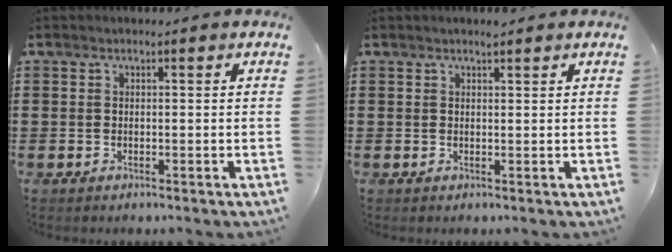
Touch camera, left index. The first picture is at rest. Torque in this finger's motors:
{"motor_torque": [0.35, -0.31, 0.03, 0.01]}